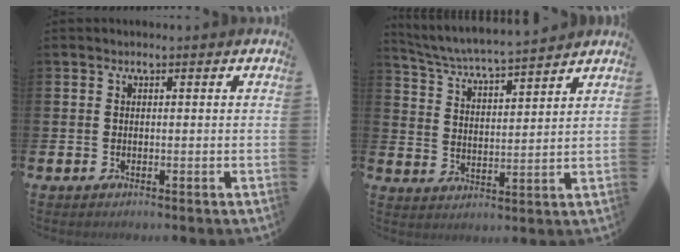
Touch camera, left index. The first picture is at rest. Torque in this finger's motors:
{"motor_torque": [0.56, -1.58, 0.13, 0.05]}